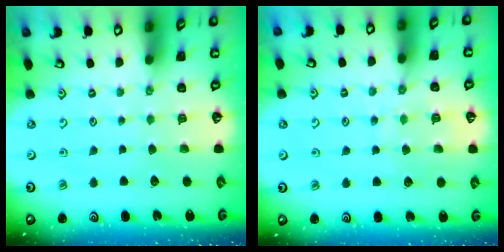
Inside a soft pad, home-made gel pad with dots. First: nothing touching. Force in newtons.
{"total": 6.7, "press": 6.6, "slide": 0.6}